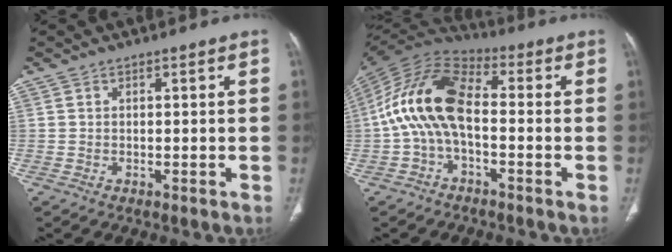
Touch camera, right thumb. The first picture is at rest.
{"total": 14.3, "force": [-1.3, 7.7, 12.0], "torque": [-0.229, 0.037, -0.037]}